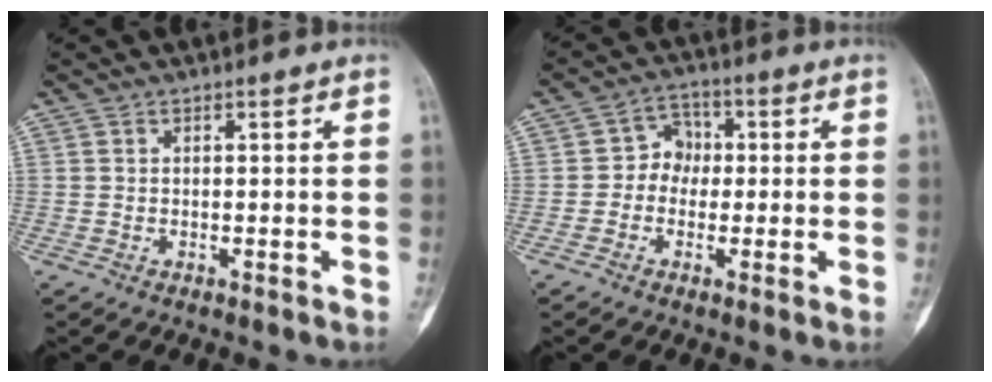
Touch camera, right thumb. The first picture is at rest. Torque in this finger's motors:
{"motor_torque": [-0.65, -0.21, 0.32, 0.26, -0.10]}